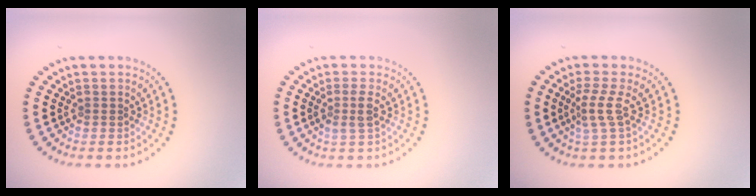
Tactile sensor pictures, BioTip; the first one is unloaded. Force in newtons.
{"total": 1.6, "press": 1.4, "slide": 0.9}
{"total": 2.3, "press": 1.6, "slide": 1.7}